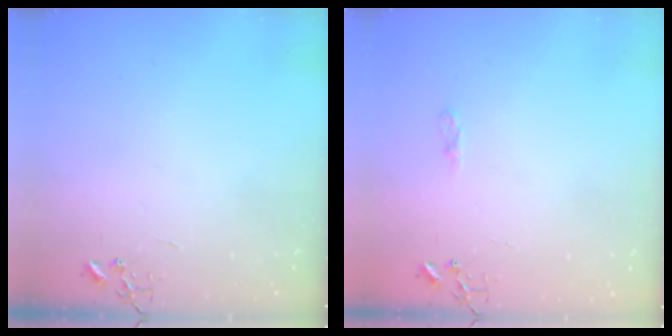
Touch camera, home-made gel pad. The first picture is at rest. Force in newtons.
{"total": 5.0, "press": 4.9, "slide": 0.6}